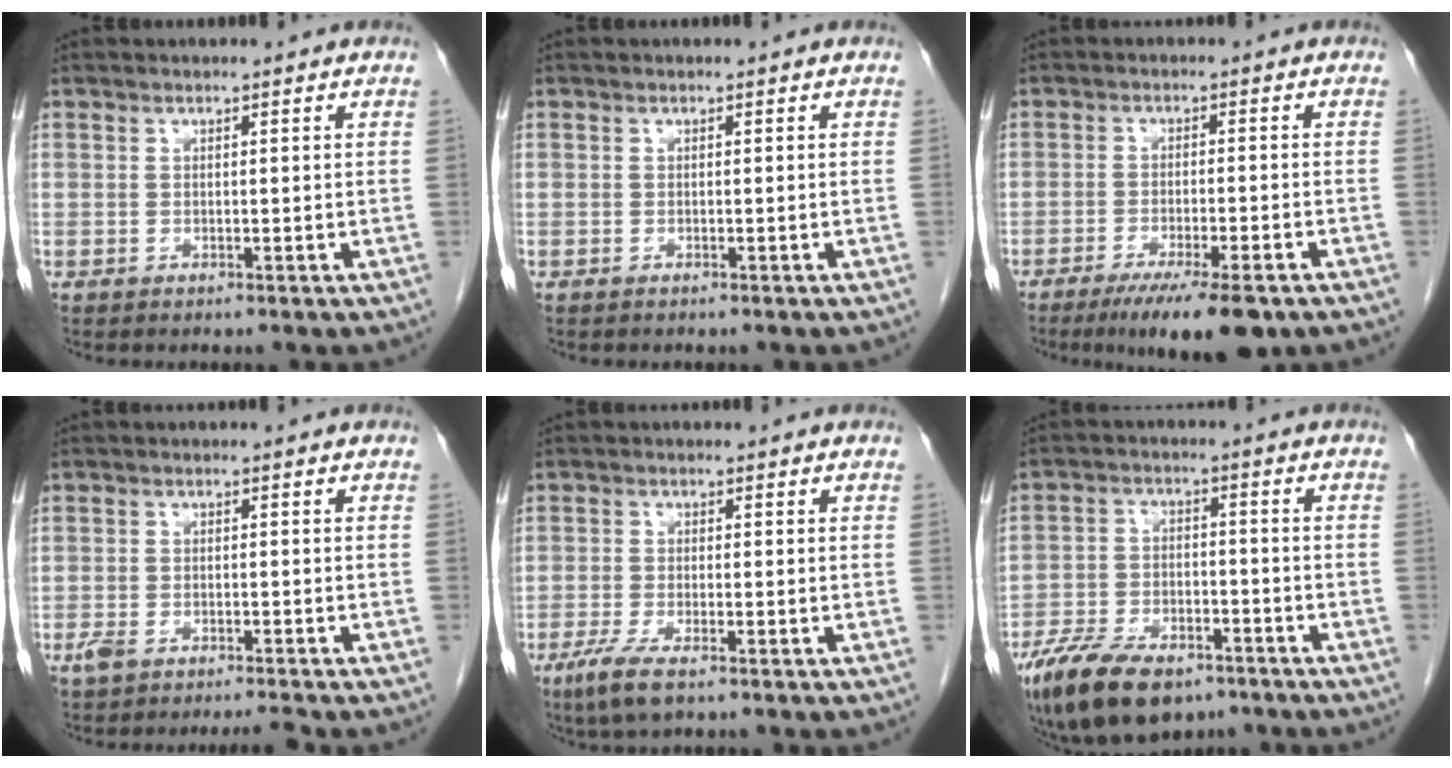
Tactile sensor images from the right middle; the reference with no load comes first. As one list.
[{"total": 0.0}, {"total": 10.5, "force": [-7.3, 1.8, 7.3], "torque": [-0.105, -0.019, -0.109]}, {"total": 3.5, "force": [-2.8, 0.6, 2.0], "torque": [-0.047, -0.002, -0.048]}, {"total": 5.1, "force": [-3.2, 1.0, 3.8], "torque": [-0.080, -0.014, -0.057]}, {"total": 13.5, "force": [-9.5, 5.7, 7.6], "torque": [-0.135, -0.011, -0.162]}]